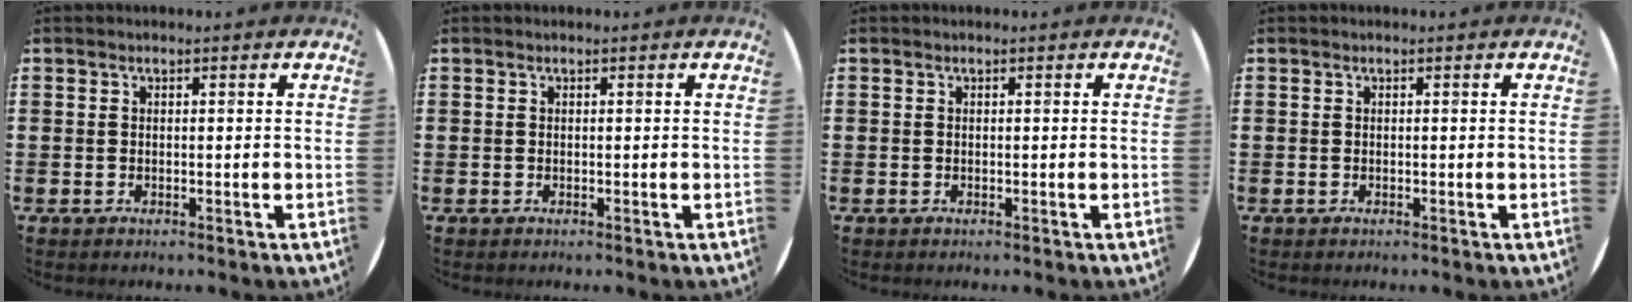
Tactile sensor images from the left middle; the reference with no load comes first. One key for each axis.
{"total": 0.0}
{"total": 0.0}
{"total": 0.0}